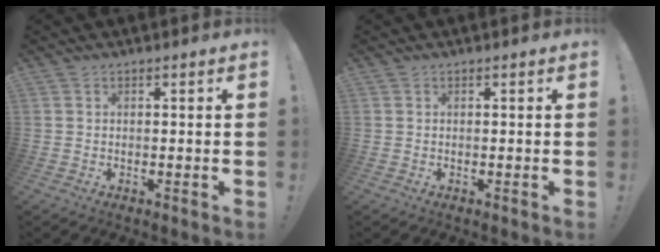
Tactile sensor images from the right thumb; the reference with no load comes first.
{"total": 0.0}